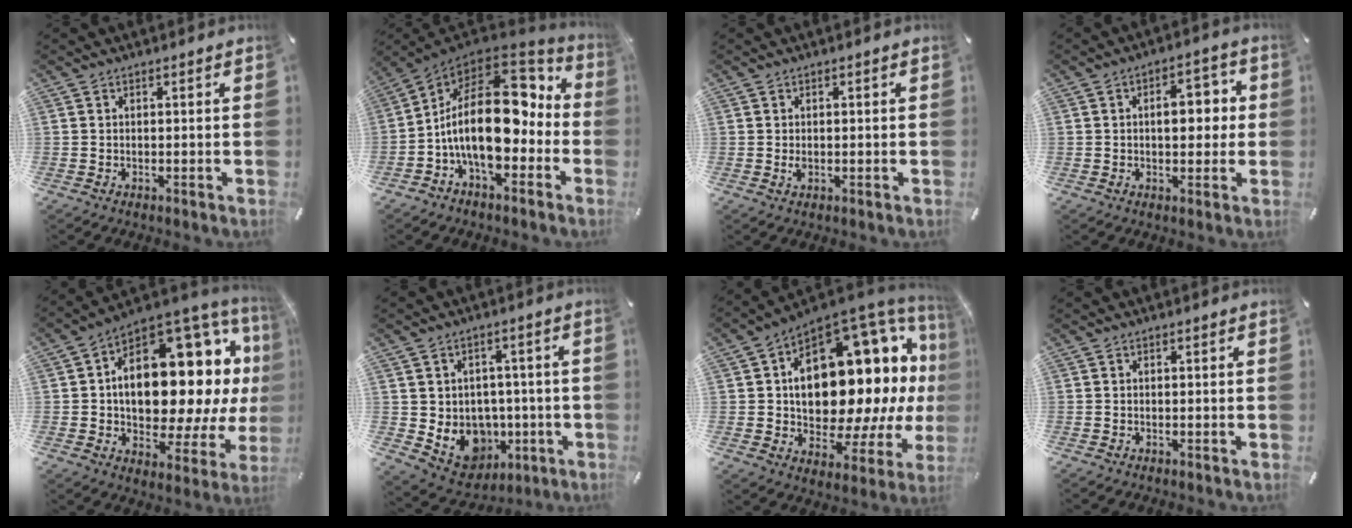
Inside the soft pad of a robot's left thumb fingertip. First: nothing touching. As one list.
[{"total": 22.7, "force": [0.6, 12.4, 19.0], "torque": [-0.350, -0.006, 0.017]}, {"total": 1.2, "force": [0.0, 0.8, 0.9], "torque": [-0.018, 0.003, -0.002]}, {"total": 8.2, "force": [0.8, 4.9, 6.6], "torque": [-0.079, -0.001, 0.003]}, {"total": 22.4, "force": [3.3, 12.9, 18.0], "torque": [-0.263, -0.057, 0.056]}, {"total": 9.6, "force": [-1.2, 9.1, 2.9], "torque": [-0.046, -0.013, -0.006]}, {"total": 24.5, "force": [5.0, 14.2, 19.3], "torque": [-0.294, -0.071, 0.086]}, {"total": 0.0}]